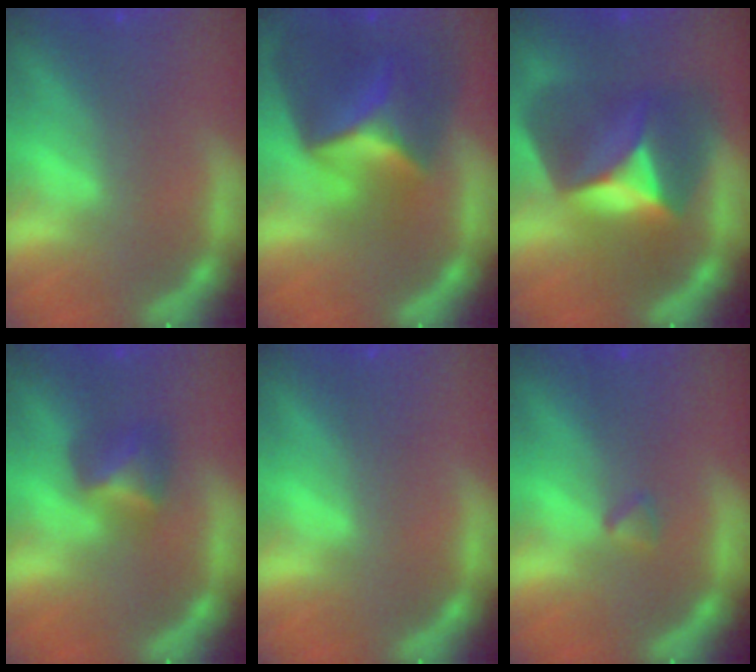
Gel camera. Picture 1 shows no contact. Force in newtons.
{"total": 8.9}
{"total": 9.5}
{"total": 2.9}
{"total": 0.0}
{"total": 0.9}